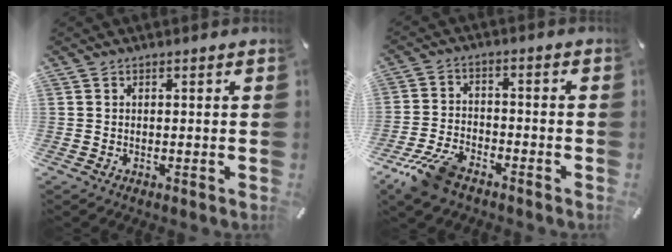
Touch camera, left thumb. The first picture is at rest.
{"total": 9.3, "force": [-6.8, 4.4, 4.7], "torque": [-0.096, 0.030, -0.128]}